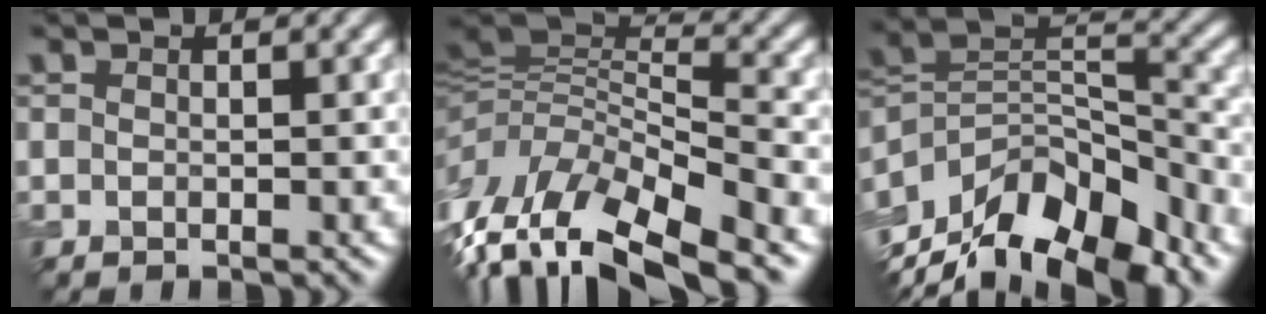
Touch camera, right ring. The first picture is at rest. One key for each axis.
{"total": 15.3, "fx": -8.7, "fy": 6.2, "fz": 10.9, "tx": -0.234, "ty": 0.007, "tz": -0.138}
{"total": 12.7, "fx": -8.8, "fy": 6.1, "fz": 6.9, "tx": -0.137, "ty": 0.026, "tz": -0.158}